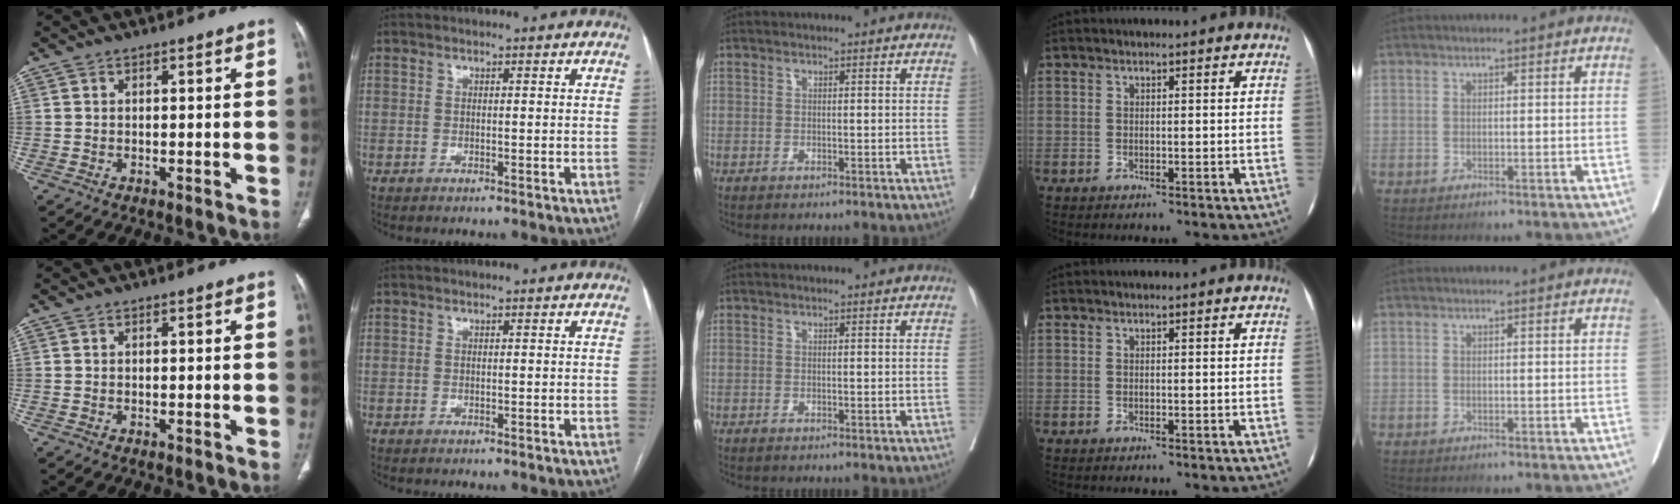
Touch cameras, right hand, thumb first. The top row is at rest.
{}